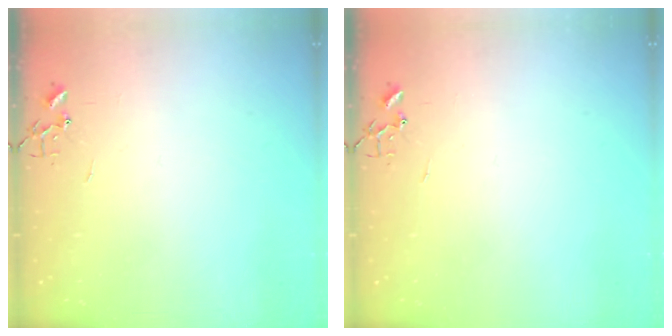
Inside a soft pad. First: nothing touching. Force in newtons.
{"total": 0.0}